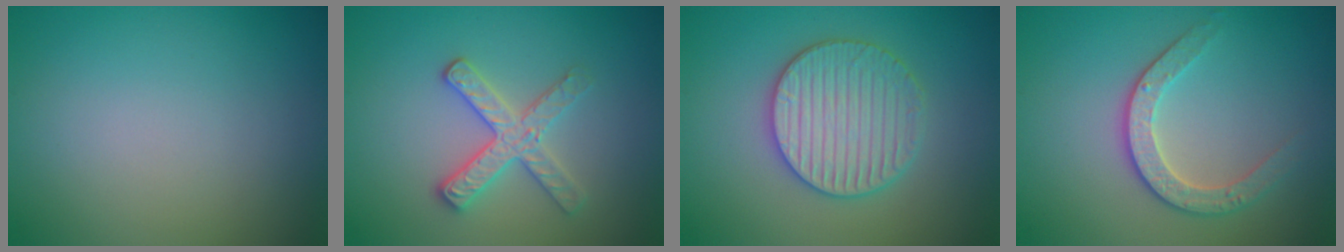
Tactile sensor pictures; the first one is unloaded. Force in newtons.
{"total": 3.0, "press": 2.8, "slide": 1.0}
{"total": 4.4, "press": 4.3, "slide": 0.9}
{"total": 2.9, "press": 2.7, "slide": 1.1}